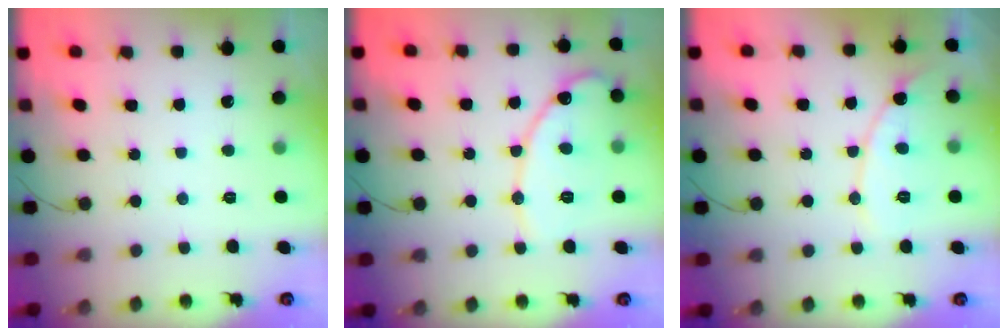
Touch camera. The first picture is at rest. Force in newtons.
{"total": 12.7, "press": 12.6, "slide": 1.1}
{"total": 10.0, "press": 9.9, "slide": 0.5}